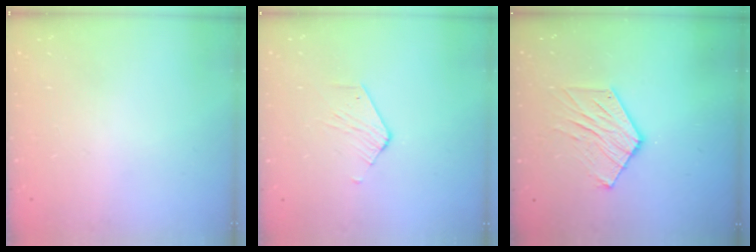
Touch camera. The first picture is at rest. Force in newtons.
{"total": 2.6, "press": 2.6, "slide": 0.2}
{"total": 10.1, "press": 10.1, "slide": 0.9}